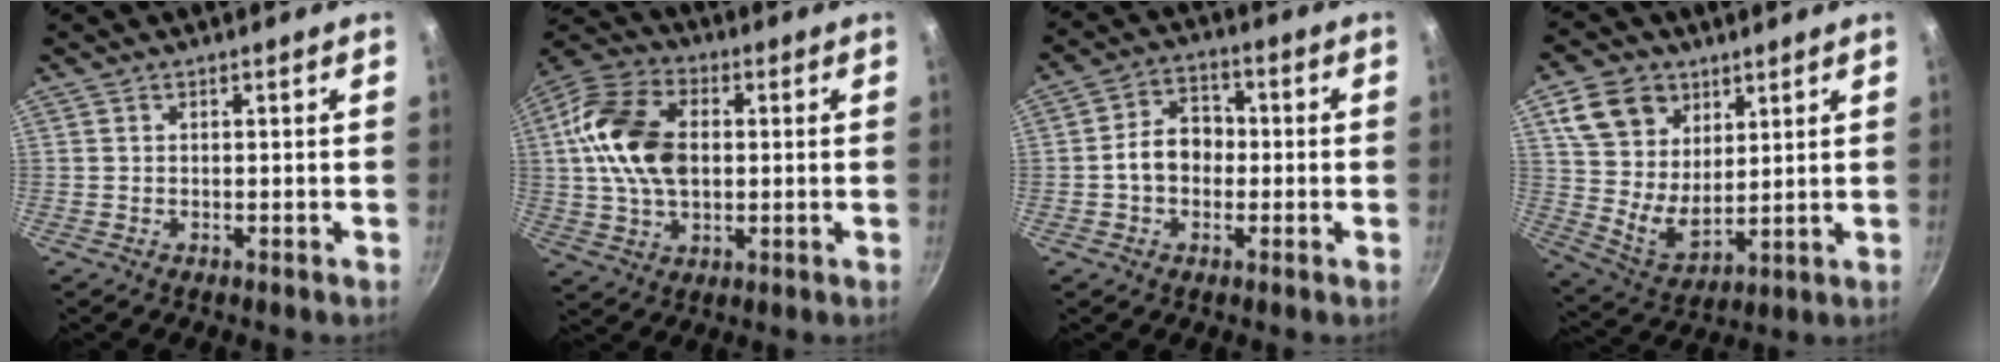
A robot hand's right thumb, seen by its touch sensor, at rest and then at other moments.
{"total": 16.4, "force": [1.5, 10.7, 12.3], "torque": [-0.216, 0.019, 0.014]}
{"total": 7.8, "force": [-0.9, 6.0, 4.9], "torque": [-0.051, 0.026, -0.025]}
{"total": 13.4, "force": [6.4, 9.7, 6.7], "torque": [-0.101, -0.019, 0.130]}